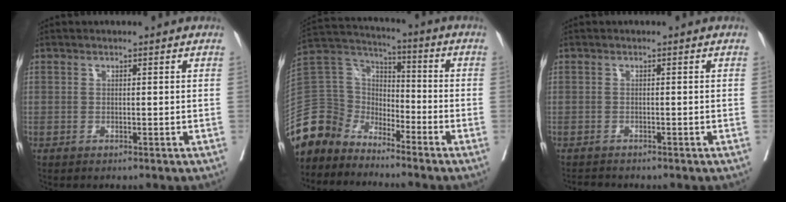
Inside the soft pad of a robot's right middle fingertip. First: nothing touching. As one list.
[{"total": 12.9, "force": [-11.2, 6.0, 2.2], "torque": [-0.063, 0.046, -0.224]}, {"total": 1.3, "force": [-1.3, 0.3, 0.0], "torque": [-0.004, -0.007, -0.021]}]